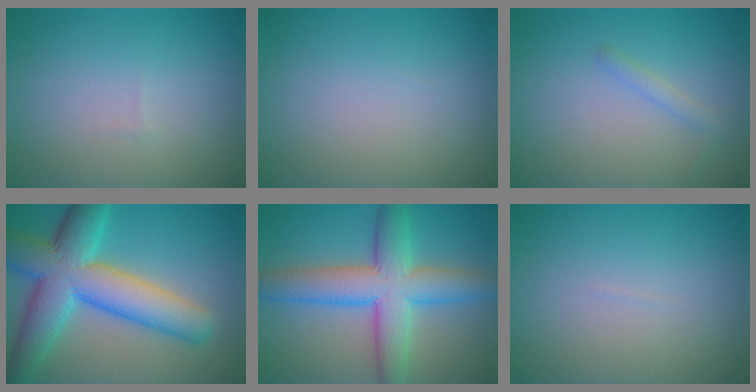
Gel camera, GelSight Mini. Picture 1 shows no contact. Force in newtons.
{"total": 0.0}
{"total": 1.1, "press": 1.1, "slide": 0.0}
{"total": 10.8, "press": 10.8, "slide": 0.6}
{"total": 7.9, "press": 7.9, "slide": 0.1}
{"total": 0.0}